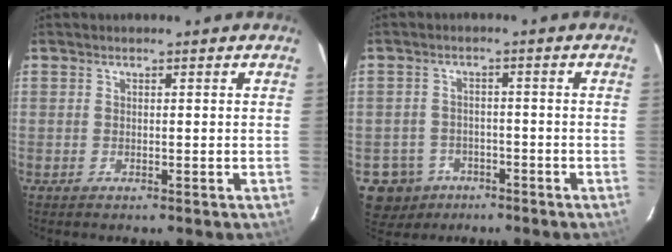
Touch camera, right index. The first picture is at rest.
{"total": 7.5, "force": [-3.9, 6.3, 1.0], "torque": [-0.046, 0.026, -0.056]}